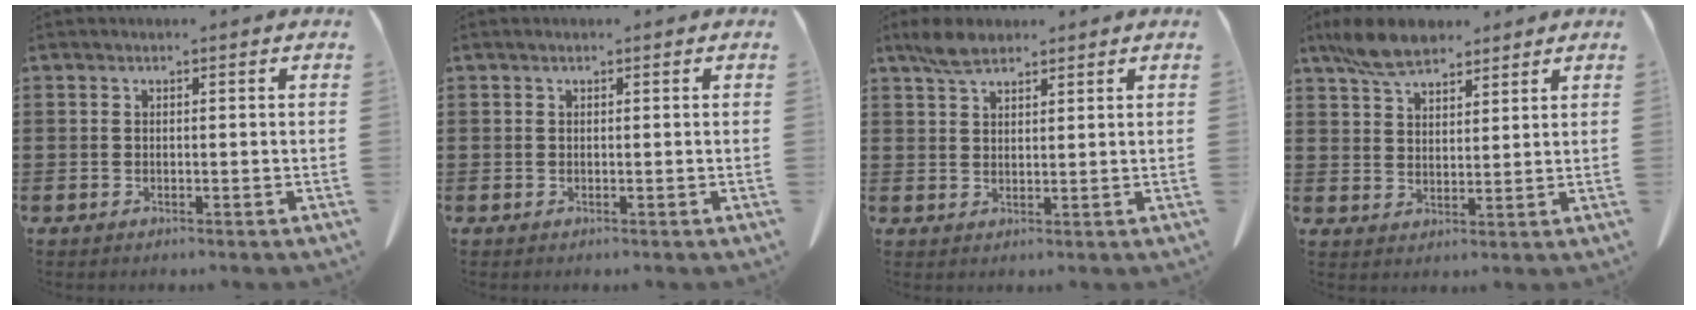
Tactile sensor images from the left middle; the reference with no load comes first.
{"total": 0.0}
{"total": 3.9, "force": [2.9, 1.7, 2.0], "torque": [-0.046, 0.007, 0.055]}
{"total": 6.9, "force": [5.4, 3.0, 3.1], "torque": [-0.079, 0.000, 0.104]}